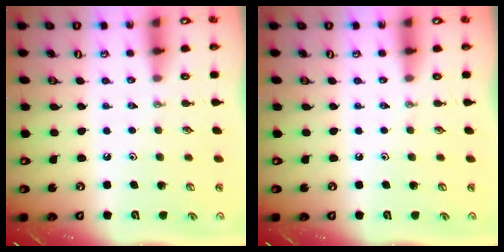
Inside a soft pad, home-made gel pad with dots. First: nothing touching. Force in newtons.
{"total": 0.0}